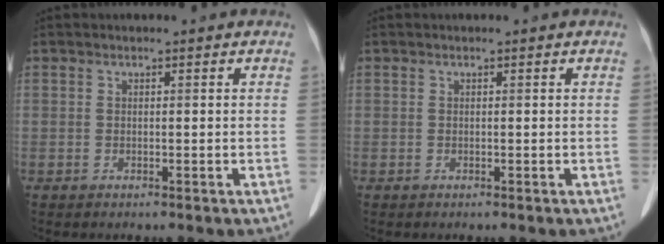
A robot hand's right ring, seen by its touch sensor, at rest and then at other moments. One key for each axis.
{"total": 0.0}